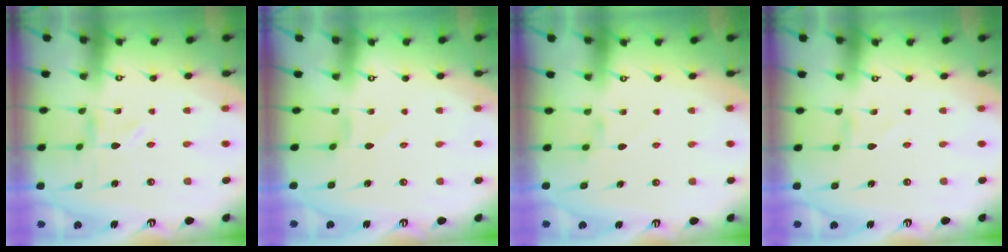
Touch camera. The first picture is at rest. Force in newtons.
{"total": 1.2, "press": 1.2, "slide": 0.3}
{"total": 1.3, "press": 1.2, "slide": 0.3}
{"total": 1.1, "press": 1.1, "slide": 0.1}